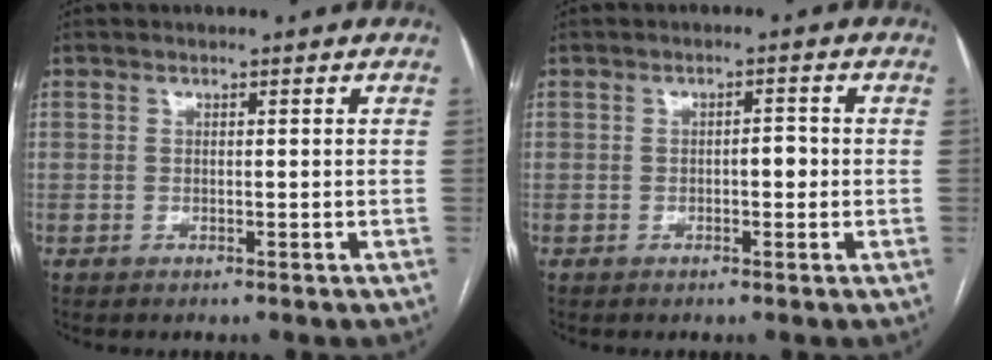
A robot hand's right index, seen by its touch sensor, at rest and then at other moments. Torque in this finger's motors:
{"motor_torque": [0.48, 0.18, 0.14, 0.04]}